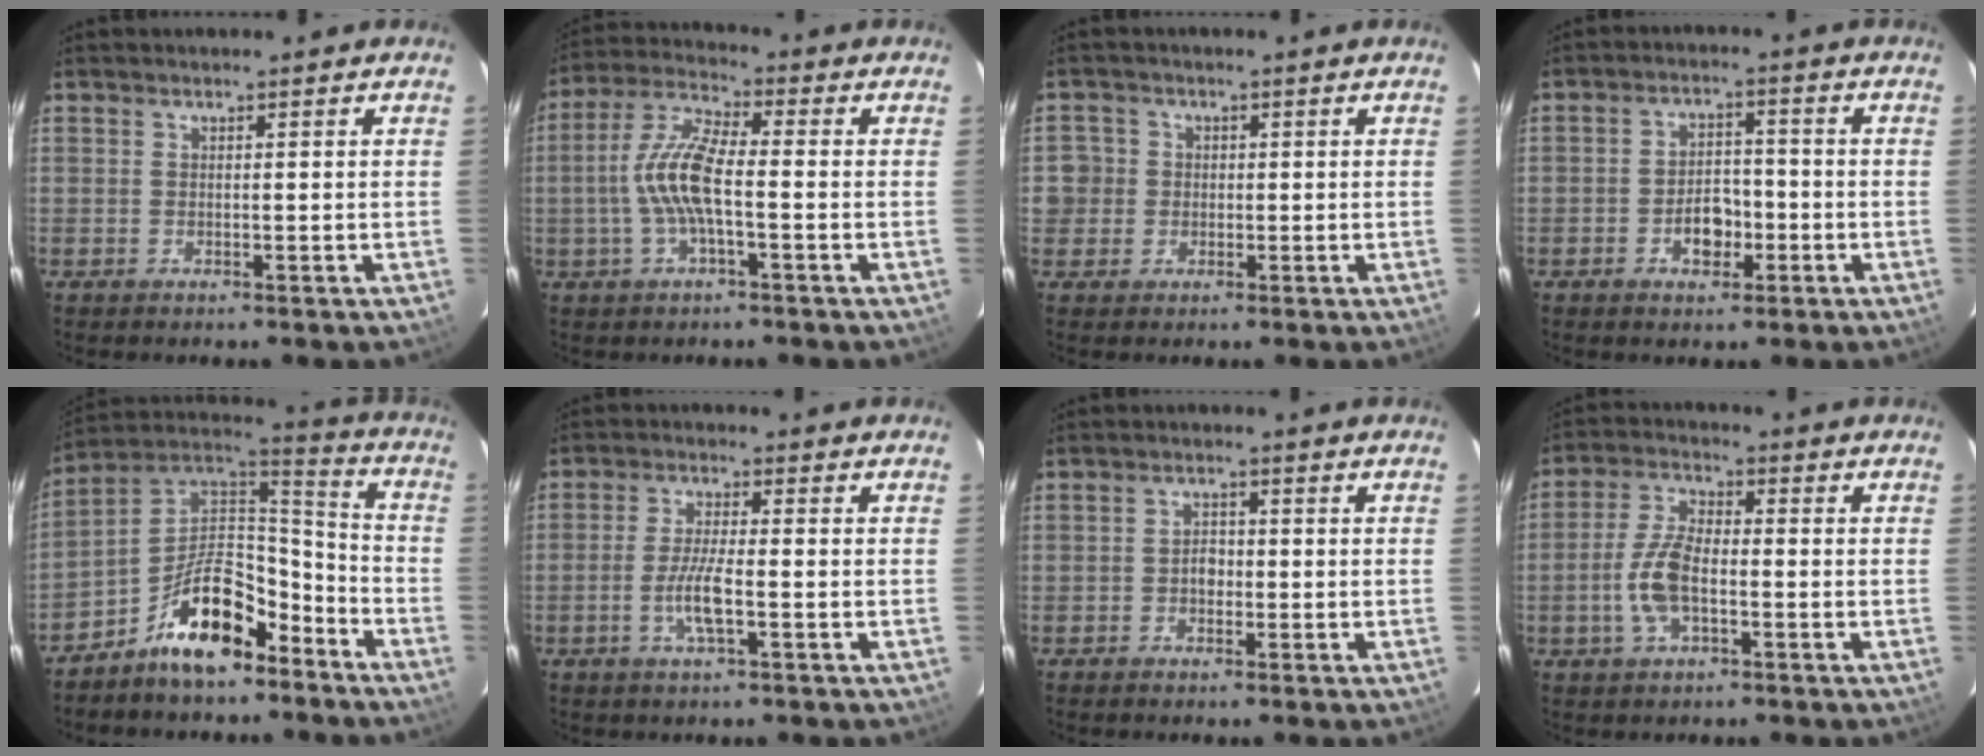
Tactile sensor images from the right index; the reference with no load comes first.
{"total": 9.4, "force": [-1.5, 2.3, 9.0], "torque": [-0.194, 0.011, -0.032]}
{"total": 4.2, "force": [-0.5, 4.1, 0.6], "torque": [0.002, 0.026, -0.004]}
{"total": 5.3, "force": [-2.3, 3.4, 3.3], "torque": [-0.059, 0.012, -0.031]}
{"total": 15.3, "force": [-9.1, 7.1, 10.1], "torque": [-0.194, 0.035, -0.157]}
{"total": 5.3, "force": [-1.9, 0.5, 4.9], "torque": [-0.097, -0.002, -0.037]}
{"total": 1.9, "force": [-0.6, 1.5, 1.0], "torque": [-0.016, 0.008, -0.012]}
{"total": 7.7, "force": [-2.2, 3.4, 6.6], "torque": [-0.140, 0.008, -0.042]}